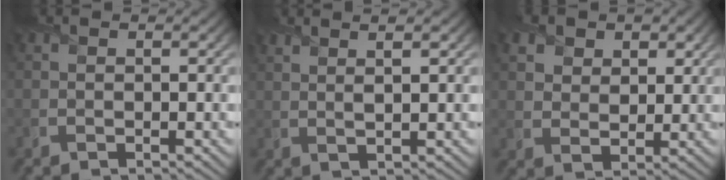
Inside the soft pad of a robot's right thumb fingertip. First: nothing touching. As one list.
[{"total": 3.8, "force": [2.4, 0.8, 2.9], "torque": [-0.039, 0.006, 0.029]}, {"total": 5.5, "force": [3.1, 3.8, 2.4], "torque": [-0.074, -0.008, 0.059]}]